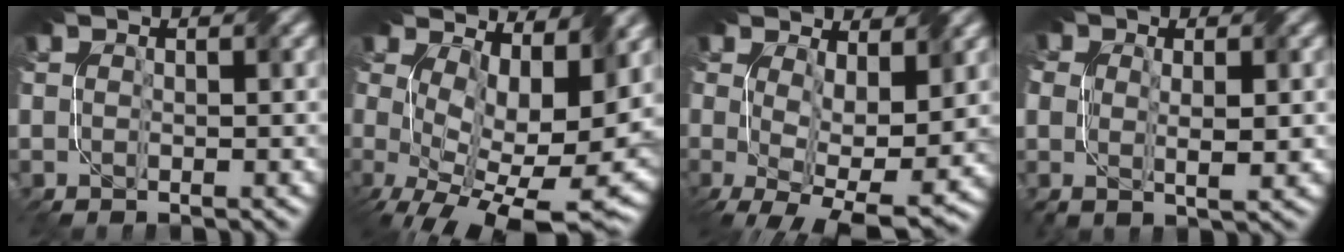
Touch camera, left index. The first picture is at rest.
{"total": 12.6, "force": [0.9, 7.2, 10.3], "torque": [-0.149, -0.021, 0.045]}
{"total": 9.6, "force": [-0.6, 5.5, 7.9], "torque": [-0.144, -0.032, 0.011]}
{"total": 3.6, "force": [0.6, 2.3, 2.8], "torque": [-0.044, 0.000, 0.011]}